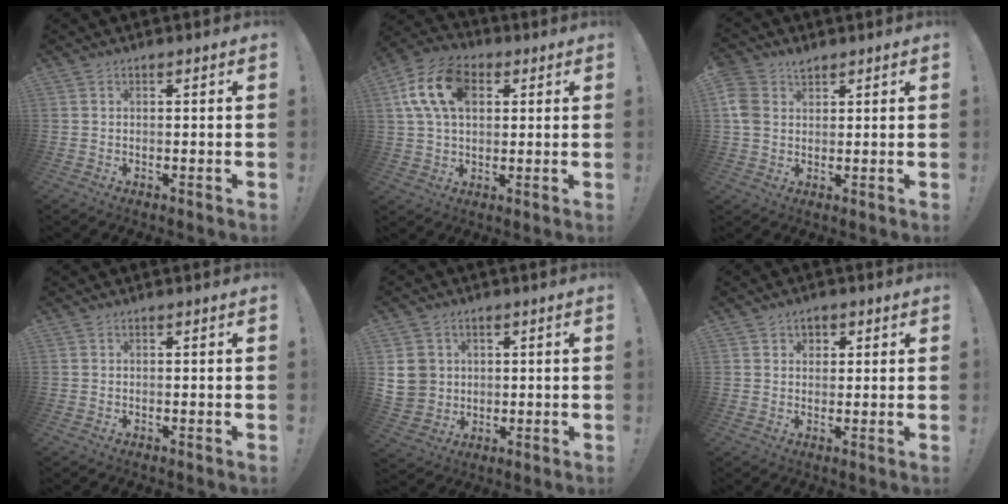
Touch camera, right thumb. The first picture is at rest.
{"total": 15.8, "force": [4.8, 10.6, 10.8], "torque": [-0.184, 0.002, 0.090]}
{"total": 6.5, "force": [2.7, 4.9, 3.2], "torque": [-0.065, -0.006, 0.053]}
{"total": 0.0}
{"total": 8.8, "force": [2.2, 8.0, 2.9], "torque": [-0.054, -0.015, 0.045]}
{"total": 3.3, "force": [1.5, 2.9, 0.6], "torque": [0.004, -0.006, 0.024]}